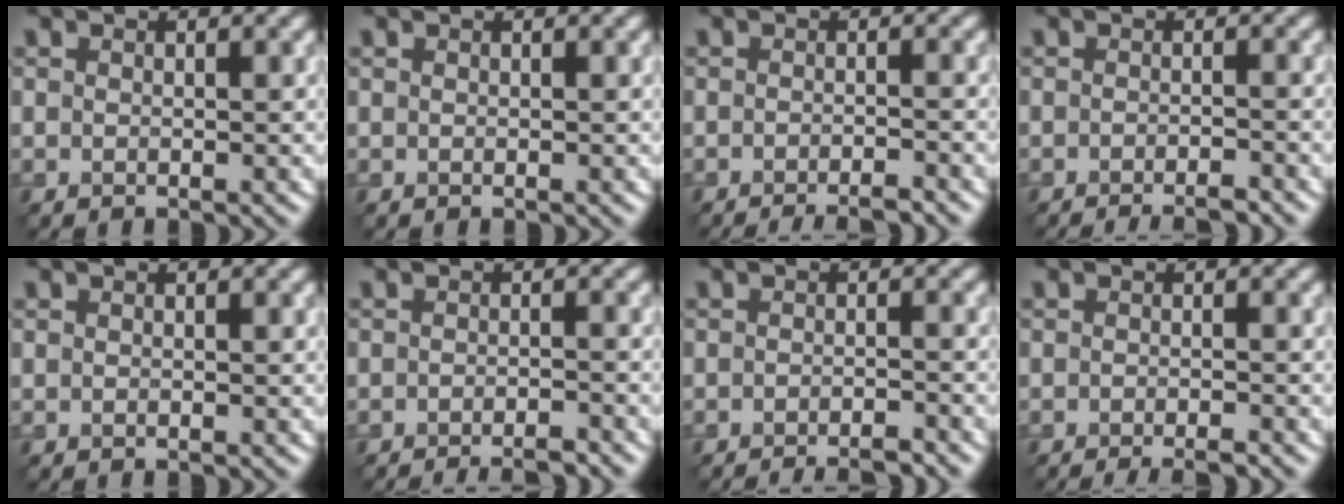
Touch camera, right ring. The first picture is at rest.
{"total": 0.0}
{"total": 3.5, "force": [-2.8, 0.6, 2.0], "torque": [-0.024, 0.002, -0.044]}
{"total": 3.1, "force": [-2.5, 0.5, 1.8], "torque": [-0.019, 0.001, -0.040]}
{"total": 0.0}
{"total": 3.3, "force": [-2.8, 0.5, 1.7], "torque": [-0.019, 0.002, -0.043]}
{"total": 3.4, "force": [-3.0, 0.4, 1.6], "torque": [-0.019, 0.002, -0.045]}
{"total": 3.0, "force": [-2.1, 0.6, 2.0], "torque": [-0.018, 0.000, -0.034]}